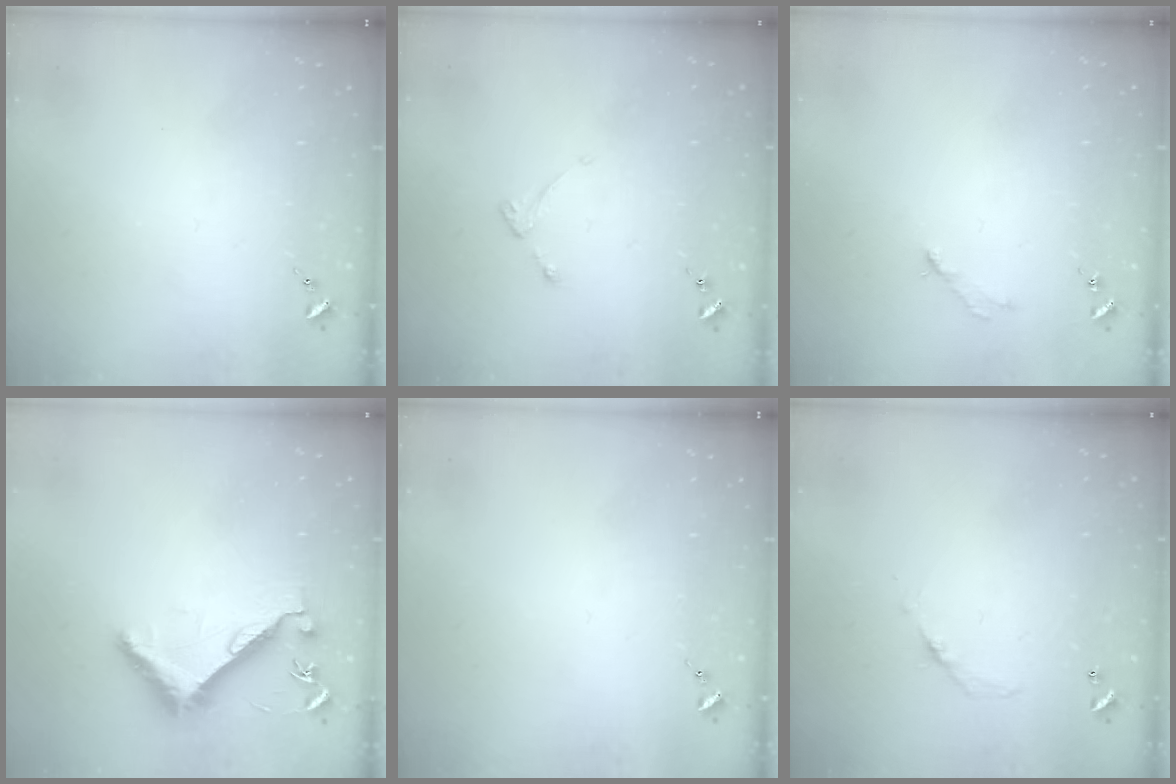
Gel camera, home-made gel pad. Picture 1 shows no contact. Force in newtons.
{"total": 2.6, "press": 2.6, "slide": 0.5}
{"total": 2.8, "press": 2.8, "slide": 0.4}
{"total": 8.6, "press": 8.6, "slide": 0.7}
{"total": 0.0}
{"total": 5.0, "press": 5.0, "slide": 0.3}